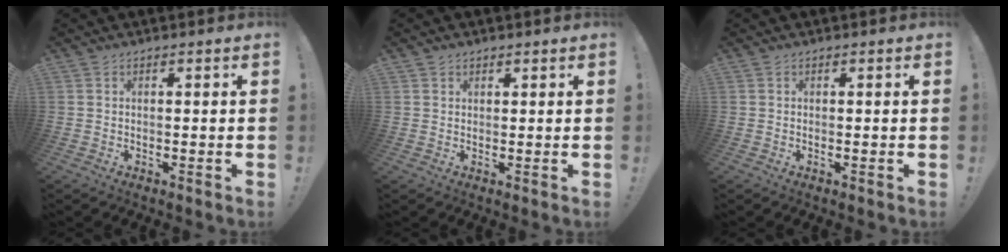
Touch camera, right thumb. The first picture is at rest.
{"total": 1.2, "force": [1.0, 0.6, 0.2], "torque": [0.004, -0.006, 0.018]}
{"total": 0.0}